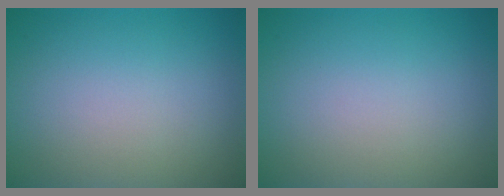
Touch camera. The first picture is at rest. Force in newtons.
{"total": 0.0}